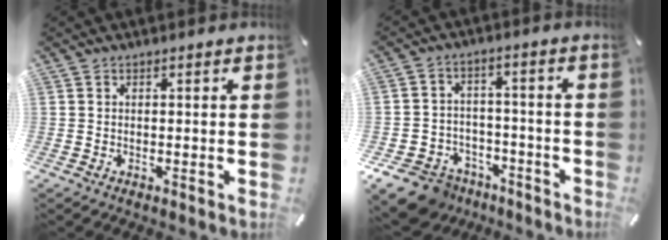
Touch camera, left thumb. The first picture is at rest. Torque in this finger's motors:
{"motor_torque": [-0.20, 0.44, 0.06, 0.12, 0.05]}